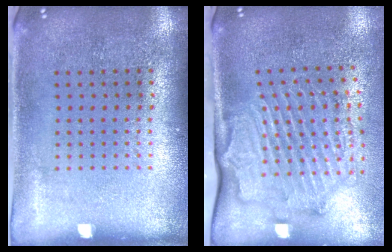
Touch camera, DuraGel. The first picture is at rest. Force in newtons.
{"total": 2.1, "press": 2.1, "slide": 0.5}